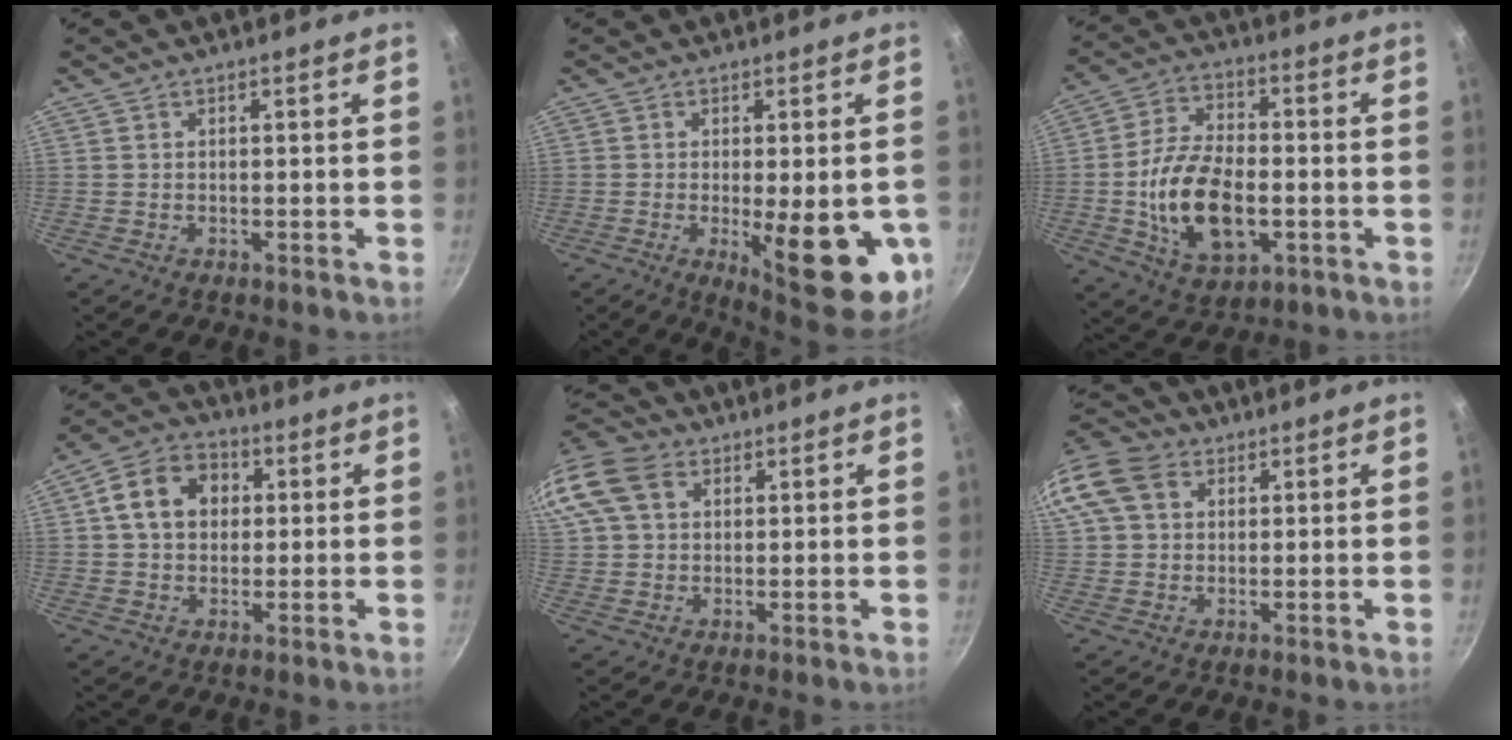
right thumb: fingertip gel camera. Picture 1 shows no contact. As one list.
[{"total": 17.5, "force": [-4.3, 5.6, 16.0], "torque": [-0.177, -0.018, -0.044]}, {"total": 16.2, "force": [-3.0, 9.0, 13.1], "torque": [-0.230, 0.016, -0.050]}, {"total": 10.9, "force": [2.3, 8.5, 6.4], "torque": [-0.085, 0.016, 0.023]}, {"total": 16.7, "force": [6.2, 12.4, 9.3], "torque": [-0.213, 0.032, 0.107]}, {"total": 14.2, "force": [4.8, 10.9, 7.8], "torque": [-0.164, 0.023, 0.077]}]